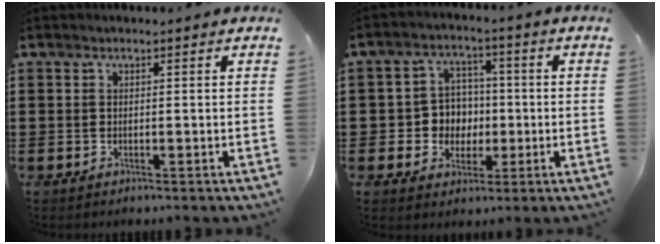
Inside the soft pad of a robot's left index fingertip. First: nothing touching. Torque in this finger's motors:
{"motor_torque": [0.26, 0.32, 0.17, 0.03]}